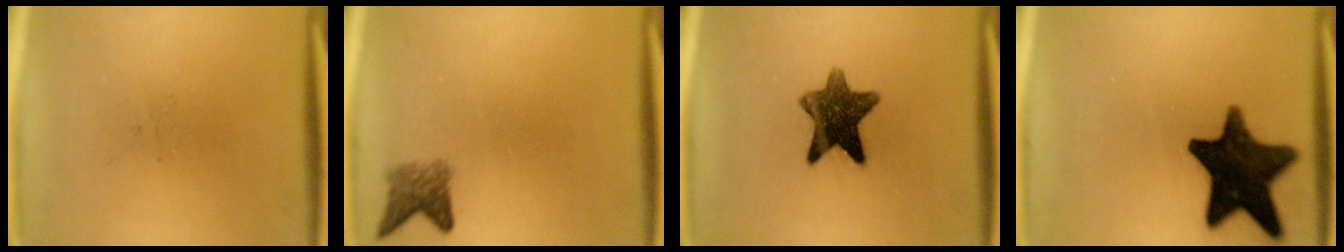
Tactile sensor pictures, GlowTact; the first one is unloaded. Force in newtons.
{"total": 2.8}
{"total": 10.2}
{"total": 16.1}